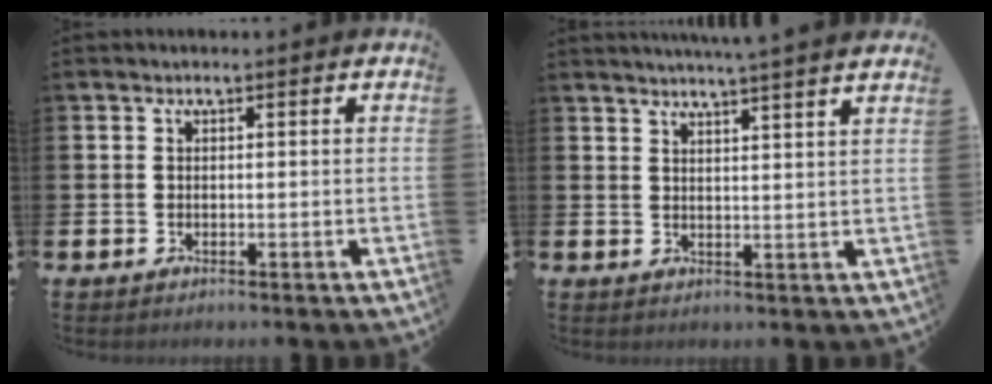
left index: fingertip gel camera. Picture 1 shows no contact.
{"total": 3.9, "force": [3.7, -1.2, 0.4], "torque": [-0.008, -0.025, 0.065]}